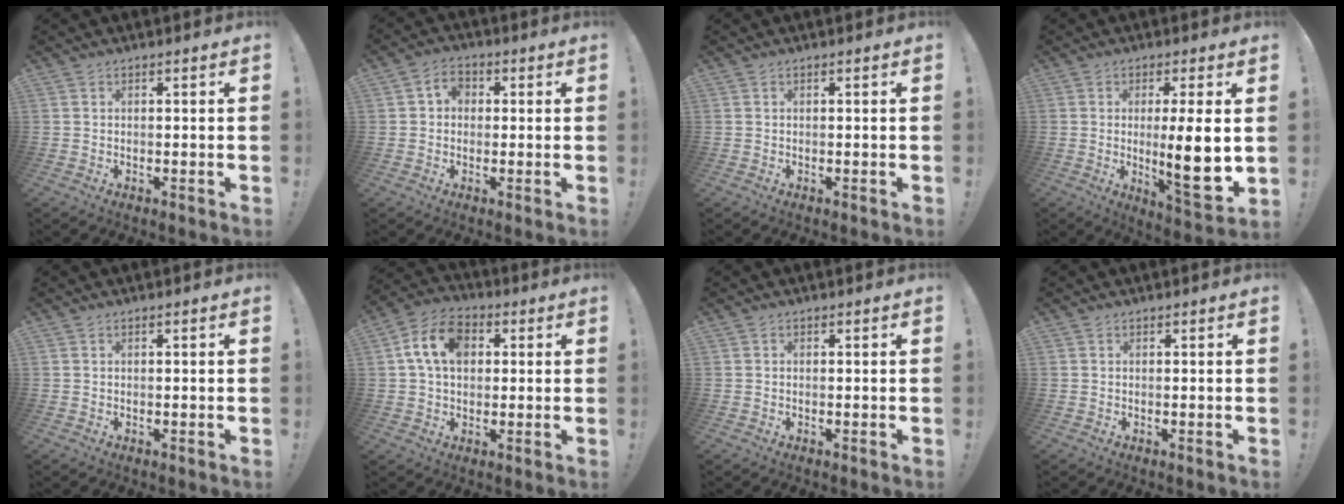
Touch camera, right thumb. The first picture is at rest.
{"total": 4.5, "force": [0.3, 3.8, 2.4], "torque": [-0.039, 0.008, 0.005]}
{"total": 0.0}
{"total": 12.9, "force": [0.1, 1.6, 12.8], "torque": [-0.199, -0.024, -0.002]}
{"total": 0.0}
{"total": 11.9, "force": [3.0, 8.4, 7.9], "torque": [-0.144, 0.017, 0.059]}
{"total": 0.0}
{"total": 0.0}